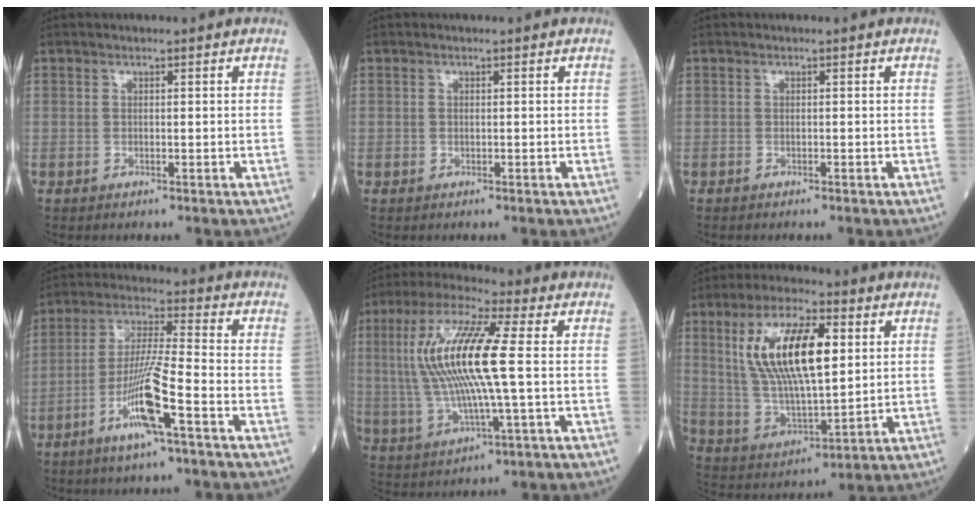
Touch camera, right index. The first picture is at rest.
{"total": 0.0}
{"total": 0.0}
{"total": 10.3, "force": [-4.7, -0.1, 9.2], "torque": [-0.181, -0.003, -0.090]}
{"total": 15.0, "force": [1.2, 1.6, 14.9], "torque": [-0.317, 0.012, 0.020]}
{"total": 15.9, "force": [4.5, 4.8, 14.5], "torque": [-0.291, 0.010, 0.087]}